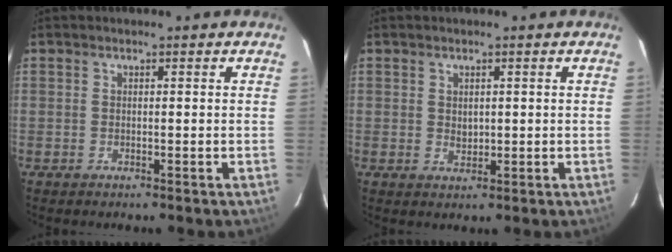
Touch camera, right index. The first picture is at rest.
{"total": 1.8, "force": [0.3, 1.4, 1.0], "torque": [-0.012, -0.001, 0.008]}